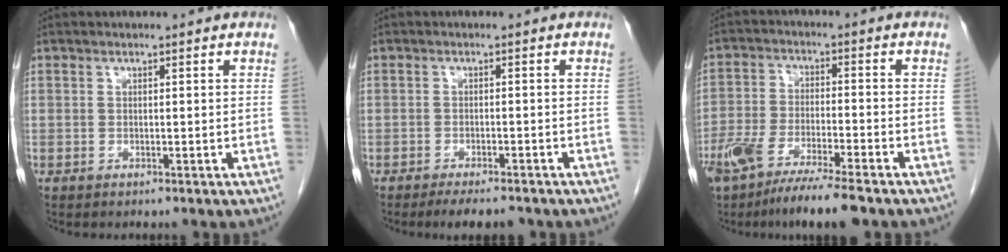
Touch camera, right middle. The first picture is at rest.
{"total": 5.1, "force": [-4.3, 1.2, 2.5], "torque": [-0.032, -0.005, -0.063]}
{"total": 11.3, "force": [-8.4, 1.1, 7.5], "torque": [-0.140, -0.025, -0.146]}